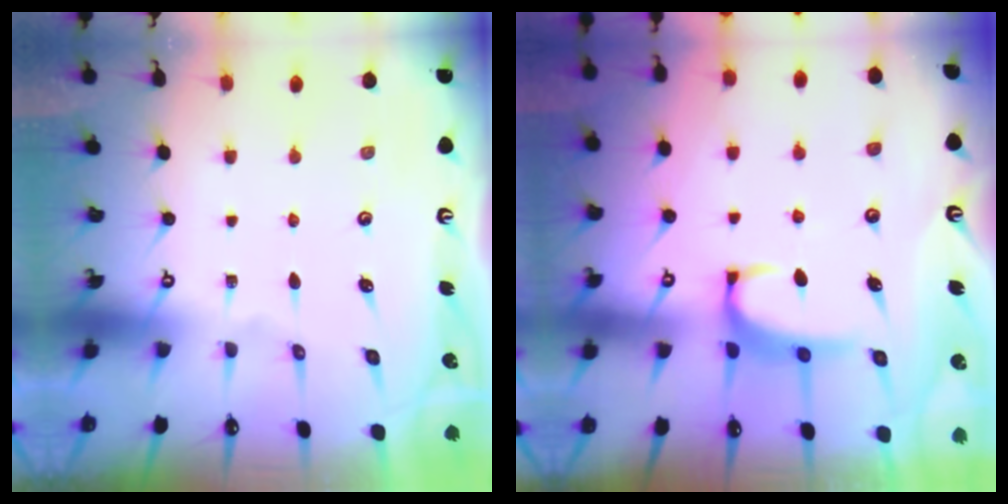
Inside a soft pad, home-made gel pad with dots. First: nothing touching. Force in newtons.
{"total": 2.3, "press": 2.3, "slide": 0.6}